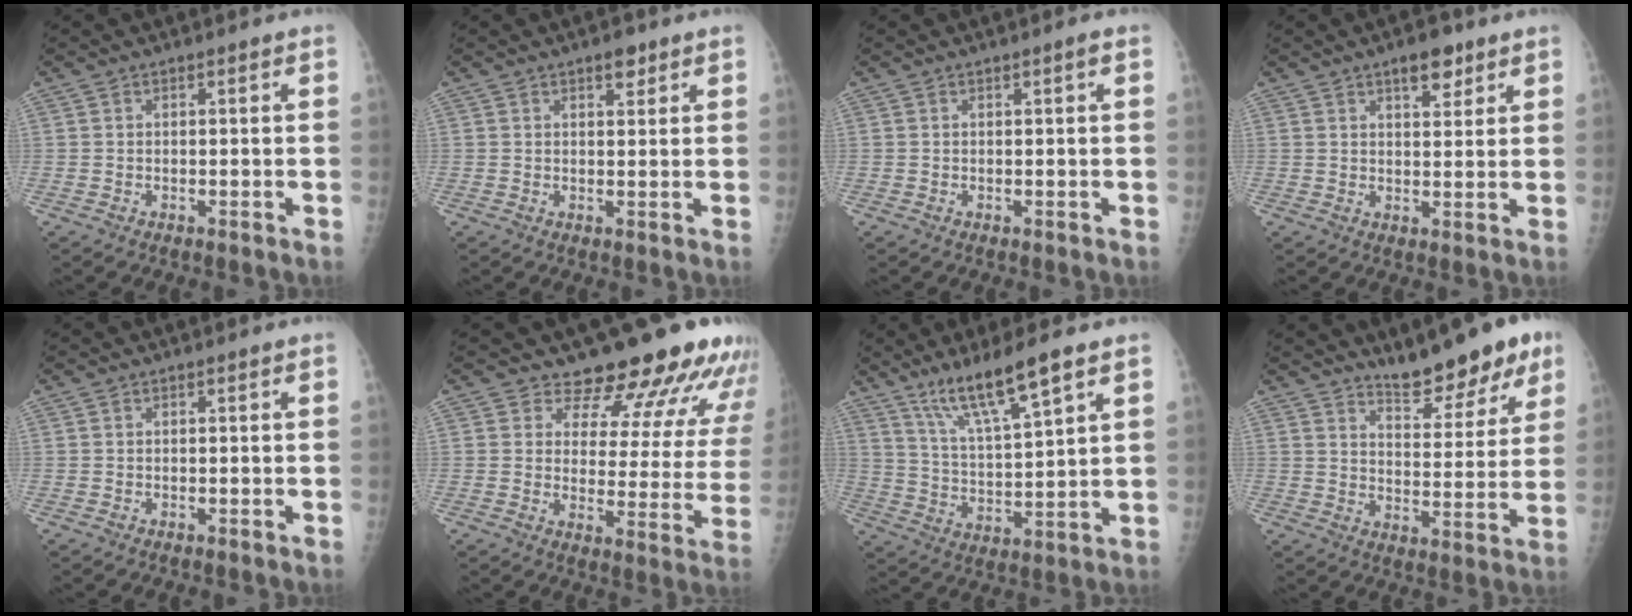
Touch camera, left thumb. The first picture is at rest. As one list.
[{"total": 2.7, "force": [1.8, 1.3, 1.6], "torque": [-0.013, -0.008, 0.024]}, {"total": 0.7, "force": [0.3, -0.1, 0.7], "torque": [-0.013, 0.001, 0.003]}, {"total": 5.7, "force": [3.6, 2.5, 3.6], "torque": [-0.033, -0.018, 0.049]}, {"total": 0.0}, {"total": 17.5, "force": [15.4, 6.2, 5.3], "torque": [-0.017, -0.100, 0.182]}, {"total": 12.5, "force": [8.3, 1.6, 9.1], "torque": [-0.169, -0.040, 0.163]}, {"total": 13.2, "force": [9.8, 4.2, 7.7], "torque": [-0.071, -0.056, 0.150]}]